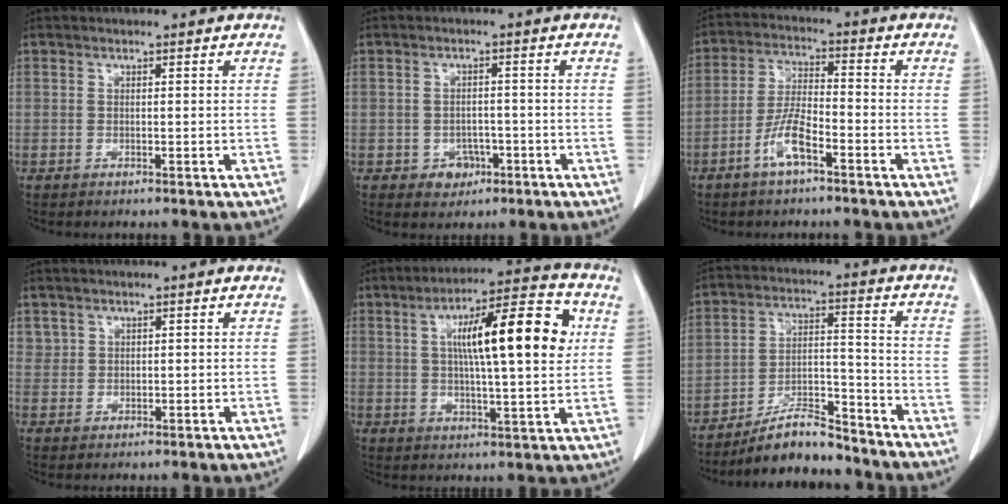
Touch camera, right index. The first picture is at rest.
{"total": 3.4, "force": [-1.5, 2.7, 1.3], "torque": [-0.012, 0.007, -0.014]}
{"total": 6.7, "force": [-3.7, 1.5, 5.4], "torque": [-0.114, 0.003, -0.073]}
{"total": 1.7, "force": [1.1, 1.3, 0.0], "torque": [0.013, 0.004, 0.017]}
{"total": 15.9, "force": [3.6, 2.6, 15.3], "torque": [-0.239, 0.027, 0.050]}
{"total": 9.5, "force": [-8.5, 2.2, 3.6], "torque": [-0.059, 0.015, -0.148]}